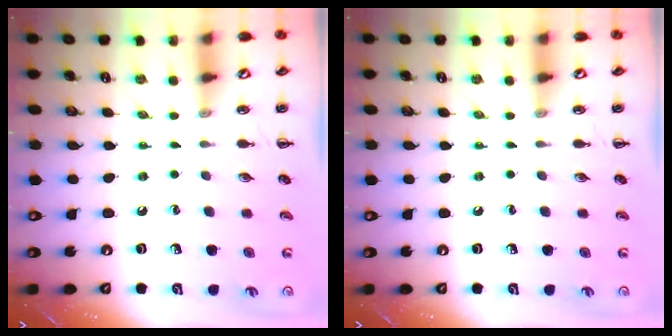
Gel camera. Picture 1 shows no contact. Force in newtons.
{"total": 0.0}